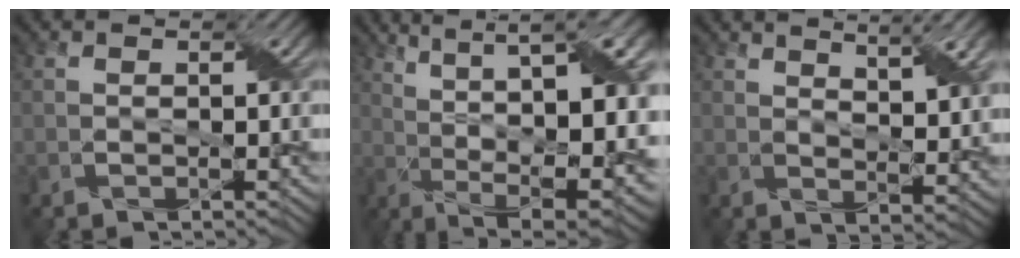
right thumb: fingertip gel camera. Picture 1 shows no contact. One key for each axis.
{"total": 15.6, "fx": 3.9, "fy": 4.8, "fz": 14.3, "tx": -0.207, "ty": 0.032, "tz": 0.082}
{"total": 6.9, "fx": 4.6, "fy": 0.9, "fz": 5.0, "tx": -0.084, "ty": 0.004, "tz": 0.088}